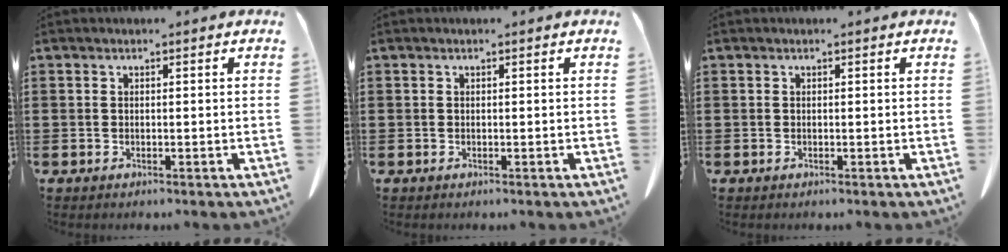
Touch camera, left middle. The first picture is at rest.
{"total": 0.0}
{"total": 0.0}